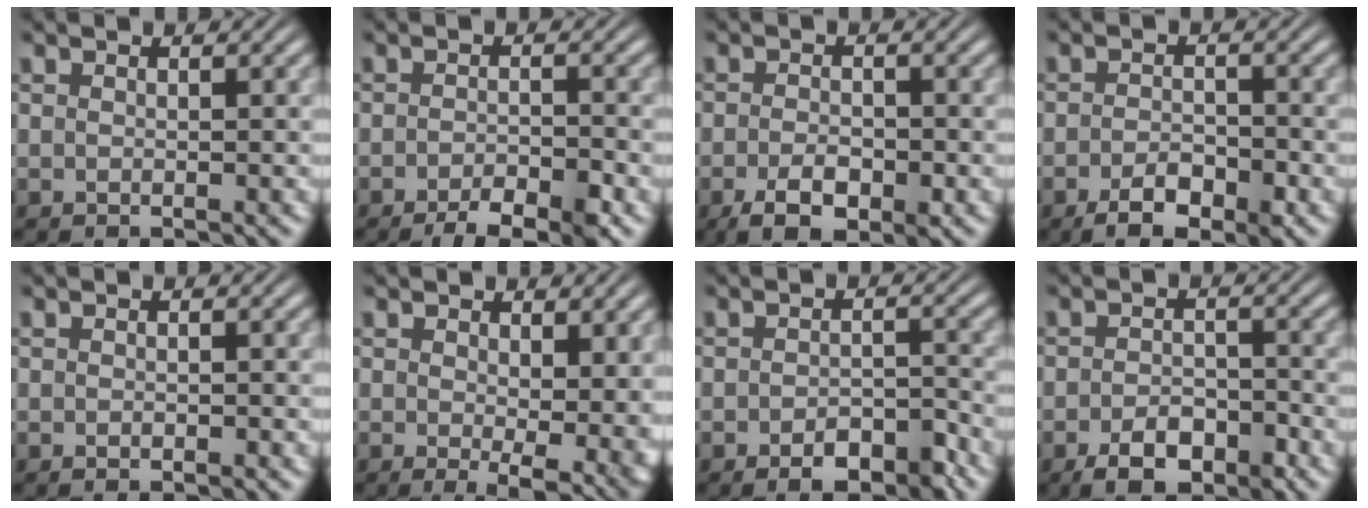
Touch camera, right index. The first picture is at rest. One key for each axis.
{"total": 3.9, "fx": -3.0, "fy": 1.0, "fz": 2.2, "tx": -0.024, "ty": -0.005, "tz": -0.053}
{"total": 4.1, "fx": -2.2, "fy": 2.1, "fz": 2.8, "tx": -0.044, "ty": -0.011, "tz": -0.033}
{"total": 3.6, "fx": -2.4, "fy": 1.6, "fz": 2.2, "tx": -0.032, "ty": -0.004, "tz": -0.043}
{"total": 0.5, "fx": -0.4, "fy": 0.0, "fz": 0.2, "tx": -0.007, "ty": -0.002, "tz": -0.007}
{"total": 5.2, "fx": -1.7, "fy": 2.3, "fz": 4.4, "tx": -0.050, "ty": -0.034, "tz": -0.015}
{"total": 3.9, "fx": -3.1, "fy": 1.4, "fz": 1.9, "tx": -0.021, "ty": -0.001, "tz": -0.051}
{"total": 4.7, "fx": -3.2, "fy": 2.5, "fz": 2.4, "tx": -0.031, "ty": -0.005, "tz": -0.055}